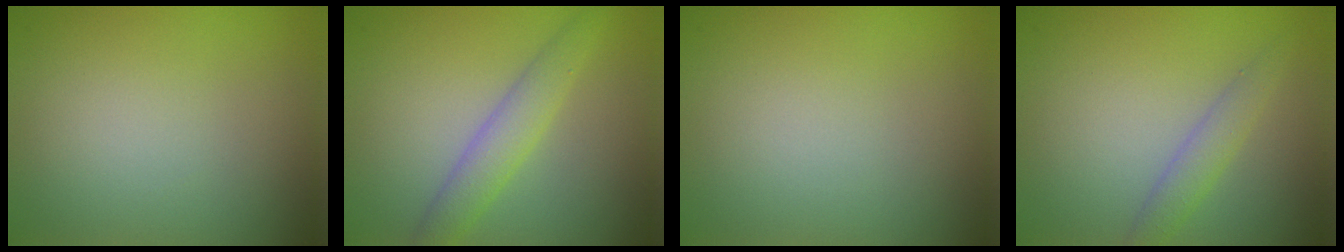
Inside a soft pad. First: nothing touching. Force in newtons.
{"total": 2.9, "press": 2.9, "slide": 0.1}
{"total": 0.0}
{"total": 1.9, "press": 1.9, "slide": 0.1}